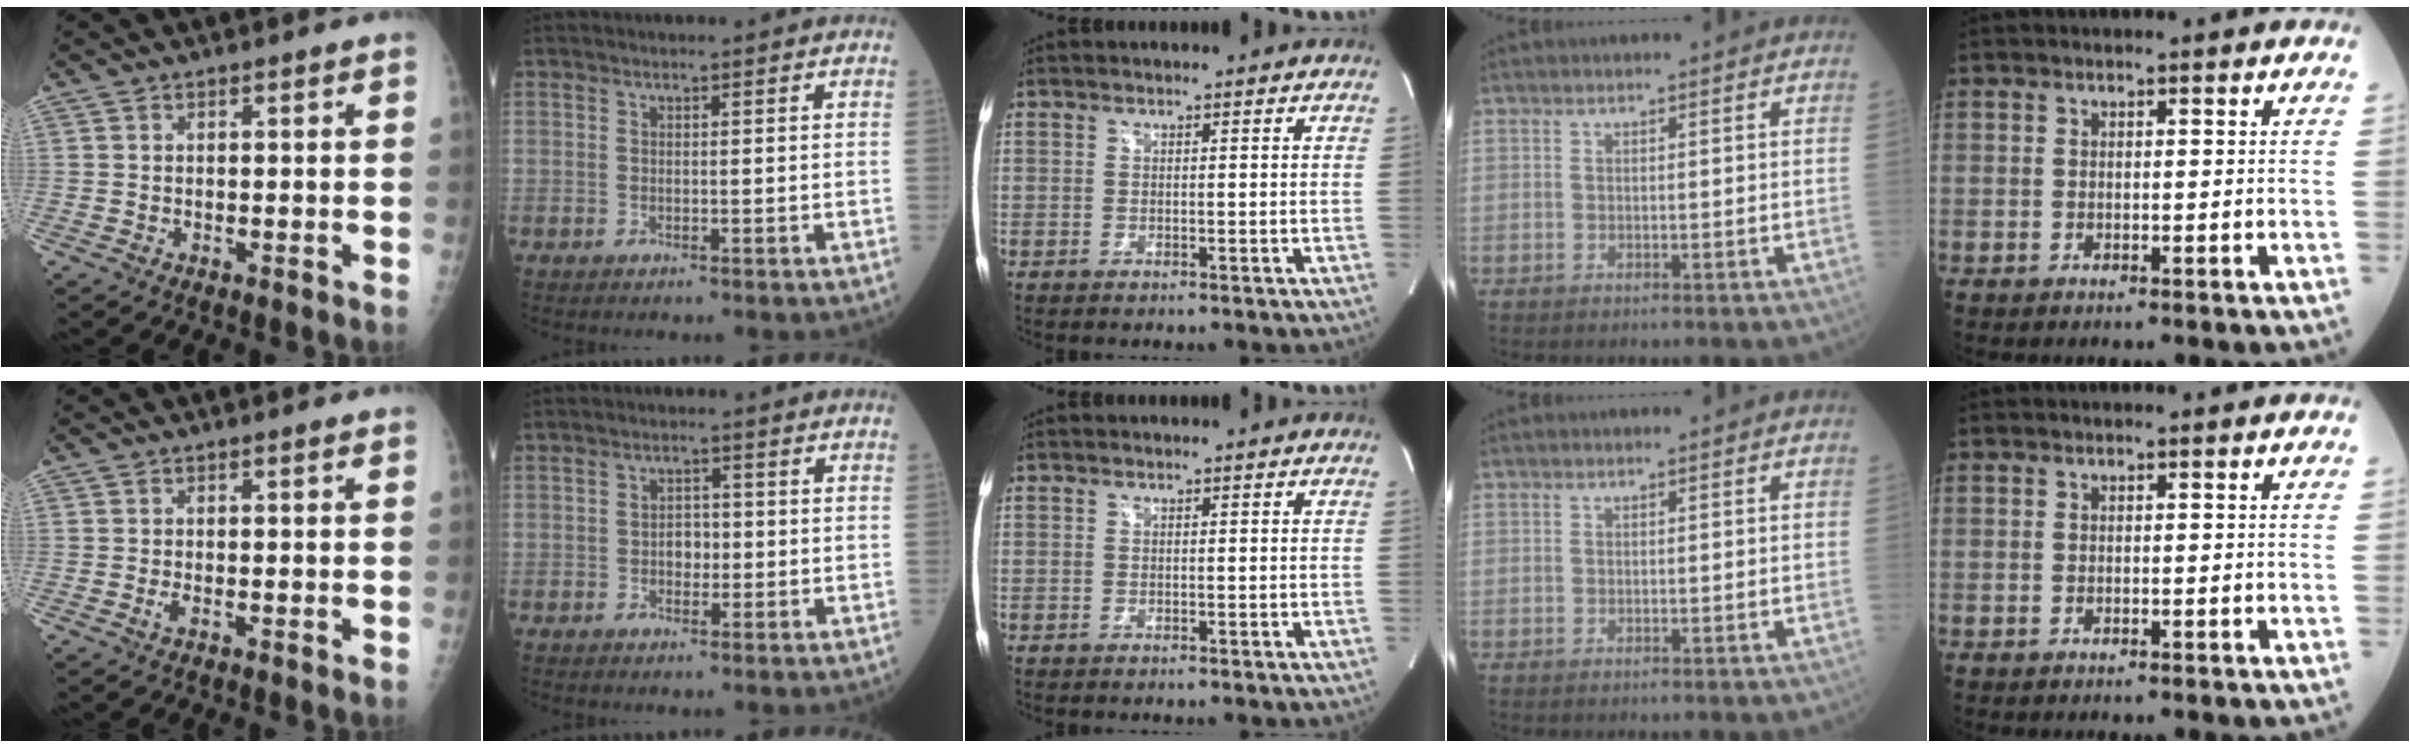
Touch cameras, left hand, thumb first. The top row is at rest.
{"thumb": {"total": 1.1, "force": [0.0, 0.3, 1.1], "torque": [-0.022, 0.000, 0.001]}, "index": {"total": 2.6, "force": [-0.6, 1.8, 1.9], "torque": [-0.025, 0.005, -0.010]}}